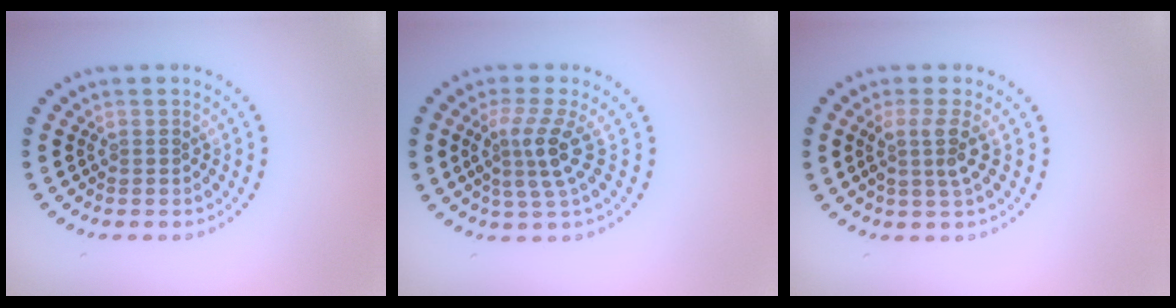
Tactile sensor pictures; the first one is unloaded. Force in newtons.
{"total": 3.3, "press": 2.4, "slide": 2.3}
{"total": 2.5, "press": 1.9, "slide": 1.6}